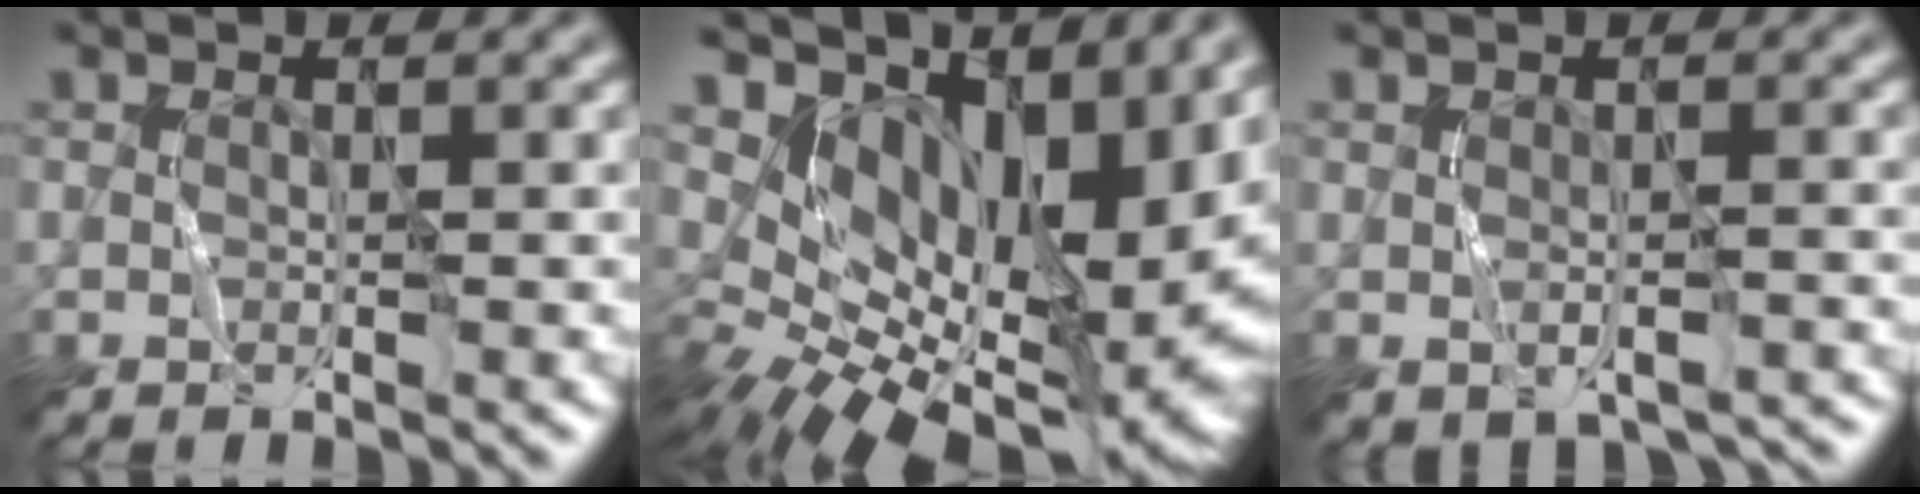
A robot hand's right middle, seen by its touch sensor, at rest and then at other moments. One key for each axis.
{"total": 14.3, "fx": 3.9, "fy": 7.8, "fz": 11.3, "tx": -0.187, "ty": -0.008, "tz": 0.093}
{"total": 1.9, "fx": -0.9, "fy": 1.0, "fz": 1.3, "tx": -0.025, "ty": -0.012, "tz": 0.000}